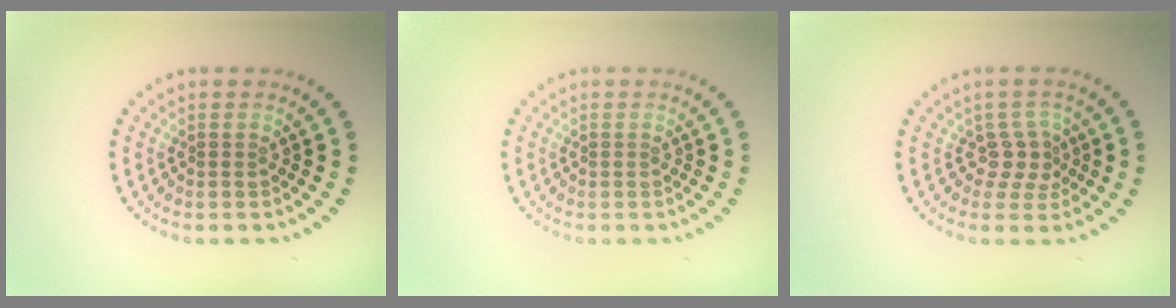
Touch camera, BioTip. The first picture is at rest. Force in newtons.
{"total": 0.0}
{"total": 2.2, "press": 1.5, "slide": 1.6}